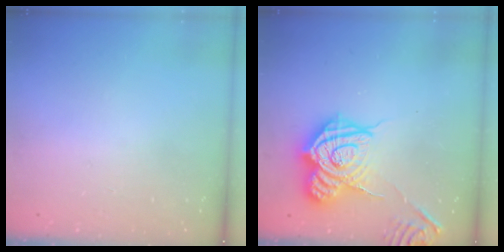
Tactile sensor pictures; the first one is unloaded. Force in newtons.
{"total": 15.4, "press": 15.4, "slide": 1.0}